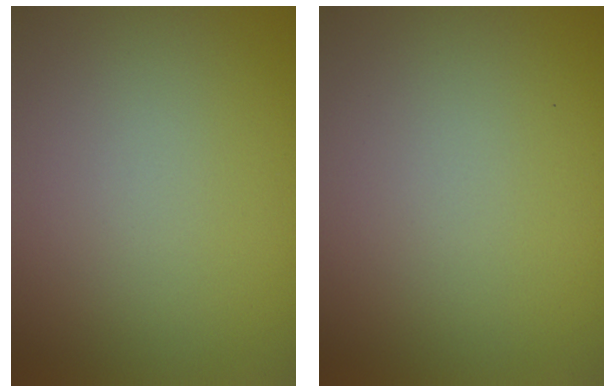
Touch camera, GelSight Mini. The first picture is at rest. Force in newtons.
{"total": 0.0}